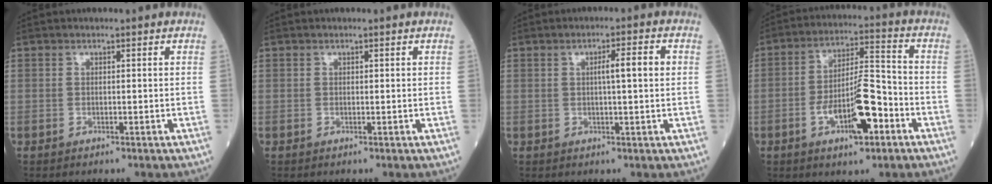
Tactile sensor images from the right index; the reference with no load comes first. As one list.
[{"total": 0.0}, {"total": 4.0, "force": [0.7, 0.0, 4.0], "torque": [-0.068, 0.005, 0.010]}, {"total": 10.8, "force": [-4.2, 2.8, 9.6], "torque": [-0.172, 0.012, -0.065]}]